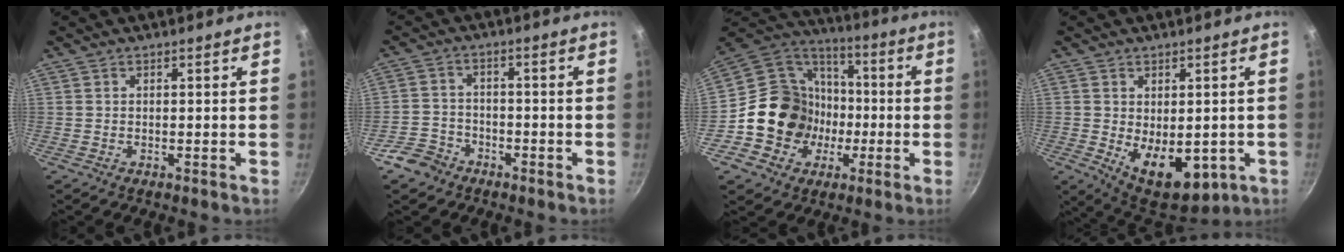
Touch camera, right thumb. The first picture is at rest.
{"total": 5.9, "force": [-3.8, 4.3, 1.6], "torque": [-0.019, 0.040, -0.072]}
{"total": 18.5, "force": [-3.1, 16.5, 7.8], "torque": [-0.104, 0.040, -0.048]}
{"total": 11.3, "force": [-1.9, 6.8, 8.9], "torque": [-0.100, -0.021, -0.008]}